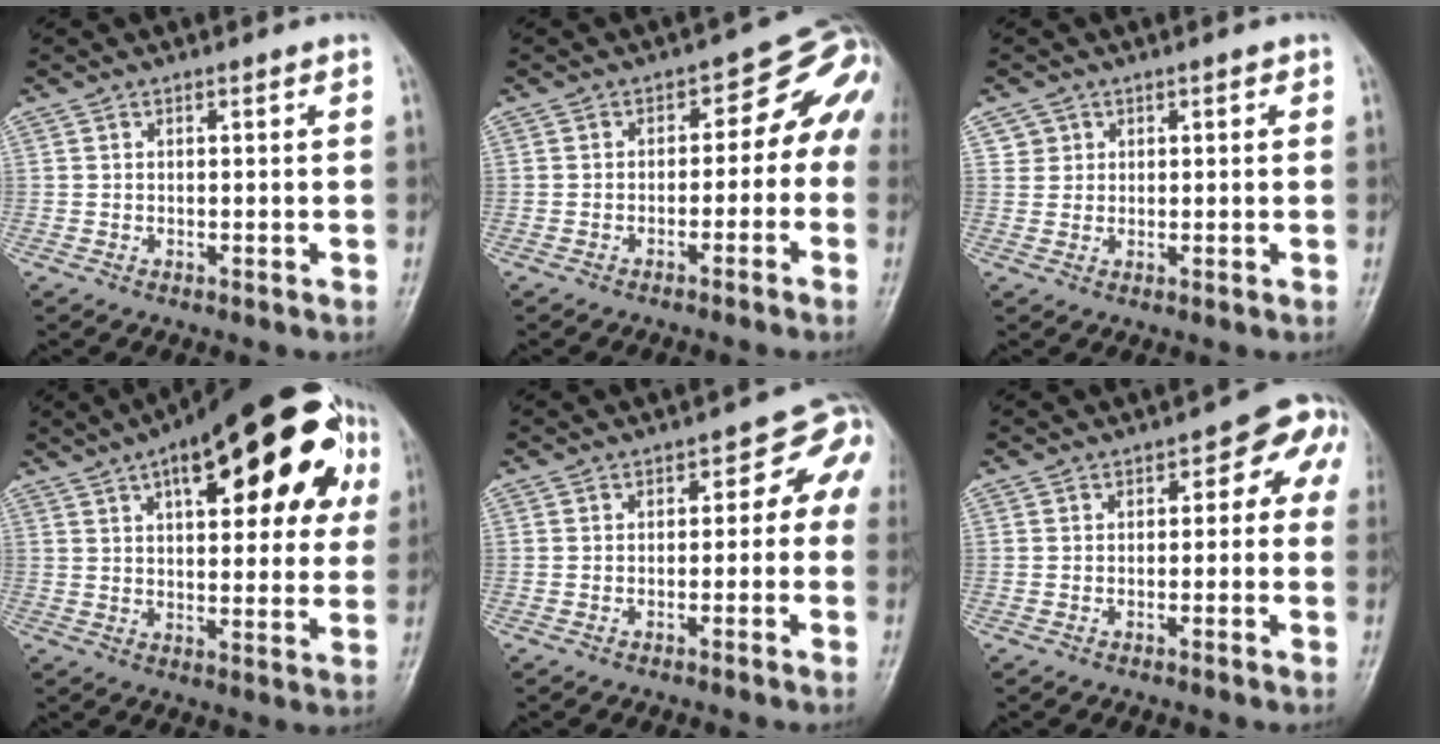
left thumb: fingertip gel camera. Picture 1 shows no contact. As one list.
[{"total": 7.9, "force": [-1.7, 5.5, 5.4], "torque": [-0.030, 0.047, -0.030]}, {"total": 2.4, "force": [1.0, 2.1, -0.1], "torque": [0.027, -0.002, 0.009]}, {"total": 26.9, "force": [10.5, 10.6, 22.4], "torque": [-0.291, 0.023, 0.140]}, {"total": 6.0, "force": [-0.8, 4.2, 4.2], "torque": [-0.007, 0.029, -0.022]}, {"total": 6.1, "force": [0.1, 4.0, 4.6], "torque": [-0.009, 0.028, -0.013]}]